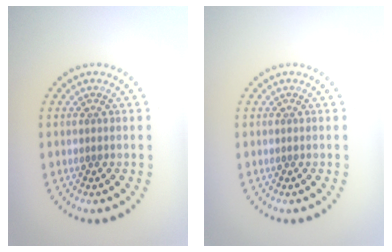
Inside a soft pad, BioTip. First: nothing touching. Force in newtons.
{"total": 0.0}